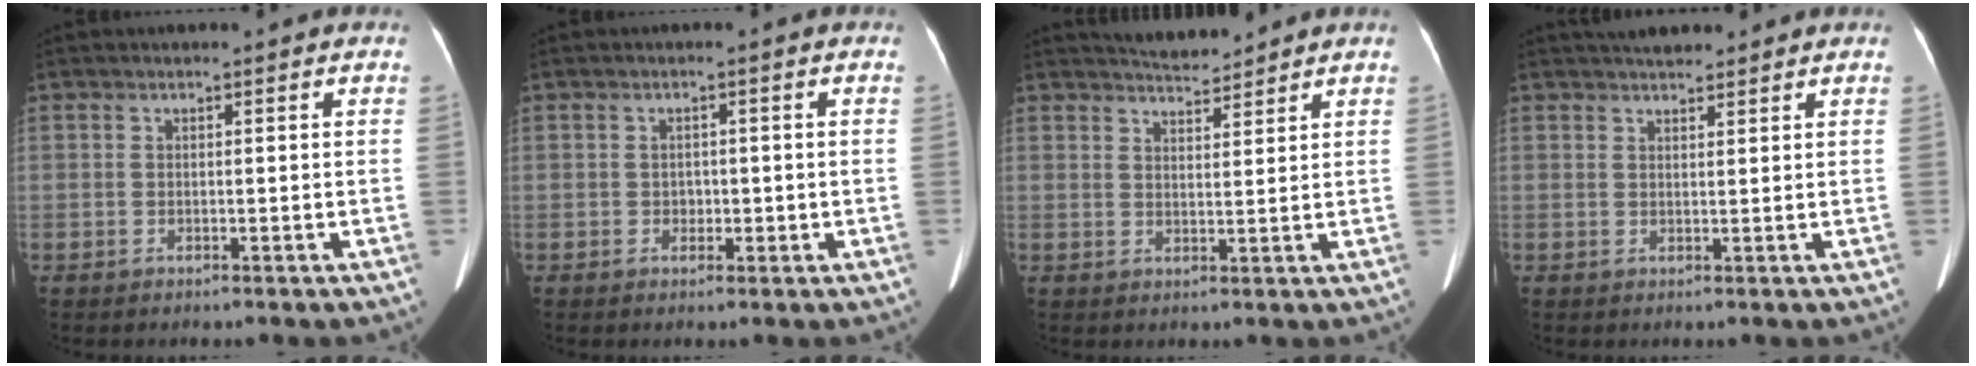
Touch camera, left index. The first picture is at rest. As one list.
[{"total": 1.6, "force": [-0.4, 1.3, 0.9], "torque": [-0.016, 0.002, -0.001]}, {"total": 4.2, "force": [4.1, 0.5, 0.8], "torque": [-0.016, 0.008, 0.069]}, {"total": 4.3, "force": [3.7, 1.5, 1.5], "torque": [-0.015, 0.024, 0.058]}]